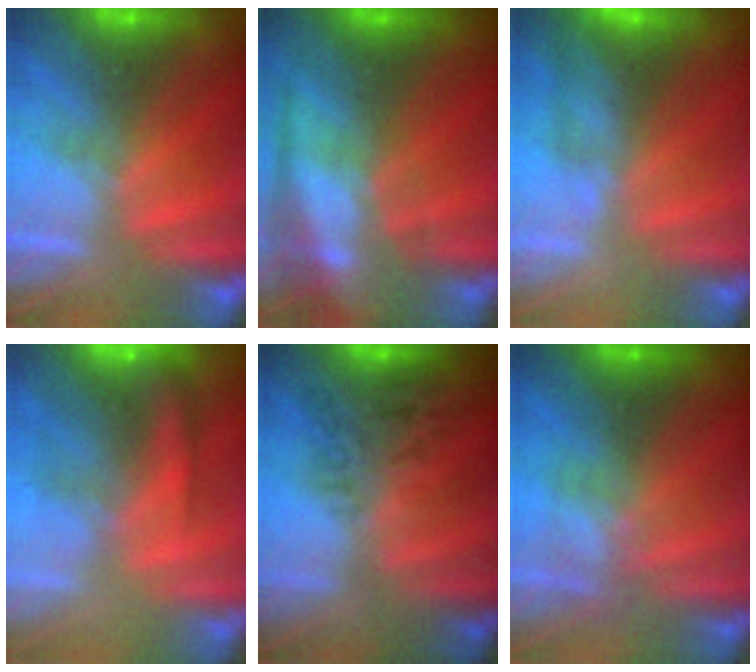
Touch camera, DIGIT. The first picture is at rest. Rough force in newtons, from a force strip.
{"total": 5.8}
{"total": 3.8}
{"total": 10.8}
{"total": 2.9}
{"total": 2.4}